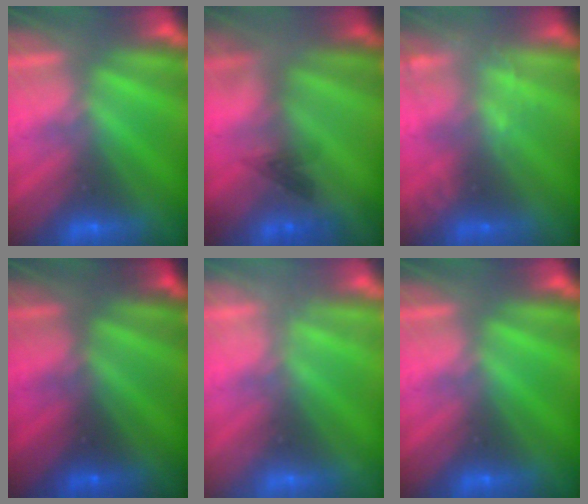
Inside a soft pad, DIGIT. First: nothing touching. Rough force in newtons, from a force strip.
{"total": 2.2}
{"total": 2.1}
{"total": 1.6}
{"total": 2.1}
{"total": 0.0}